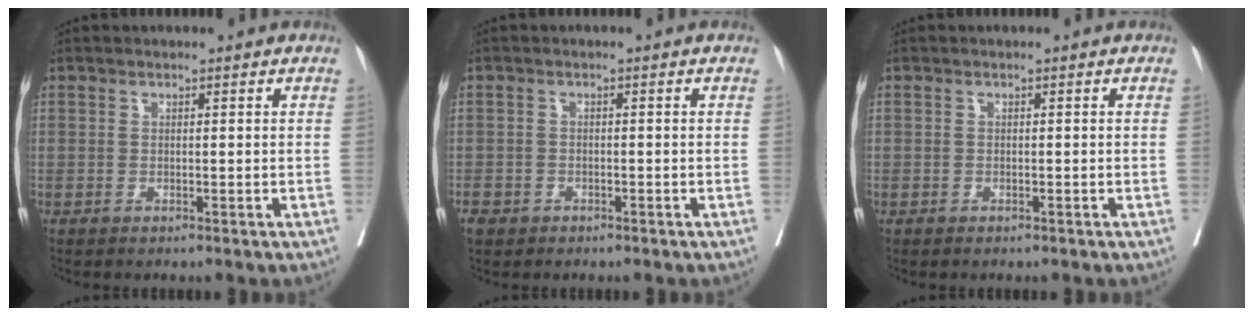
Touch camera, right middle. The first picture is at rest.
{"total": 2.4, "force": [-1.5, 1.7, 0.6], "torque": [-0.014, 0.002, -0.023]}
{"total": 0.0}